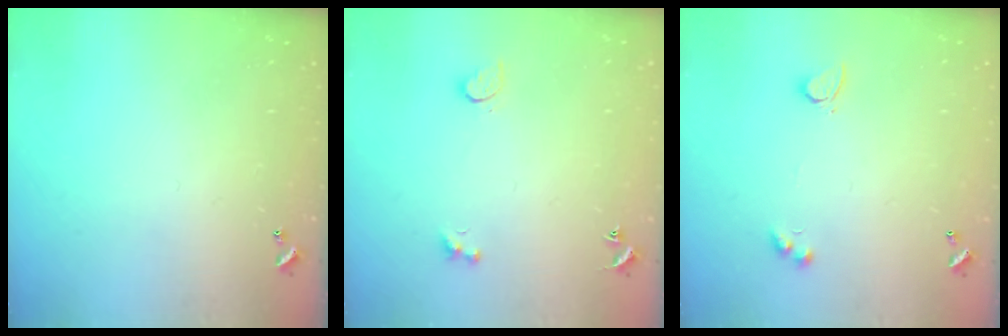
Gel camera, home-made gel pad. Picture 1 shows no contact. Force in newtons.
{"total": 2.4, "press": 1.9, "slide": 1.4}
{"total": 2.6, "press": 2.6, "slide": 0.5}